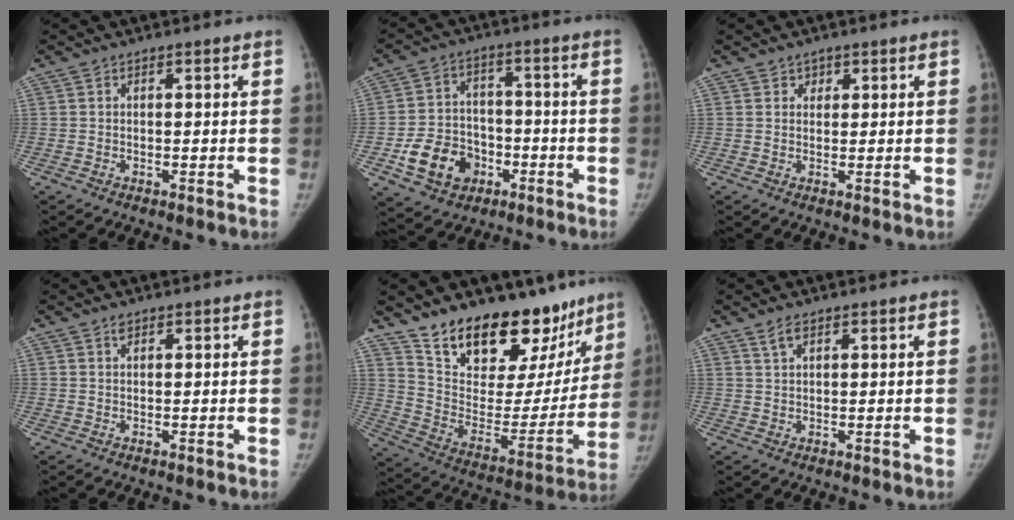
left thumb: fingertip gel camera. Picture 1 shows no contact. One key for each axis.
{"total": 11.8, "fx": -4.7, "fy": 9.3, "fz": 5.5, "tx": -0.070, "ty": 0.026, "tz": -0.074}
{"total": 1.4, "fx": 0.8, "fy": 1.1, "fz": 0.1, "tx": 0.013, "ty": -0.004, "tz": 0.010}
{"total": 0.8, "fx": 0.6, "fy": 0.4, "fz": 0.3, "tx": -0.004, "ty": -0.002, "tz": 0.010}
{"total": 26.5, "fx": 19.8, "fy": 12.3, "fz": 12.5, "tx": -0.148, "ty": -0.104, "tz": 0.310}
{"total": 2.0, "fx": 1.4, "fy": 0.7, "fz": 1.1, "tx": -0.022, "ty": 0.000, "tz": 0.032}